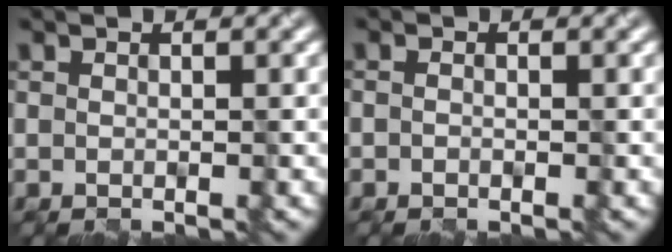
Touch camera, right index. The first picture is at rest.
{"total": 0.5, "force": [-0.3, 0.4, 0.3], "torque": [-0.005, -0.002, -0.004]}